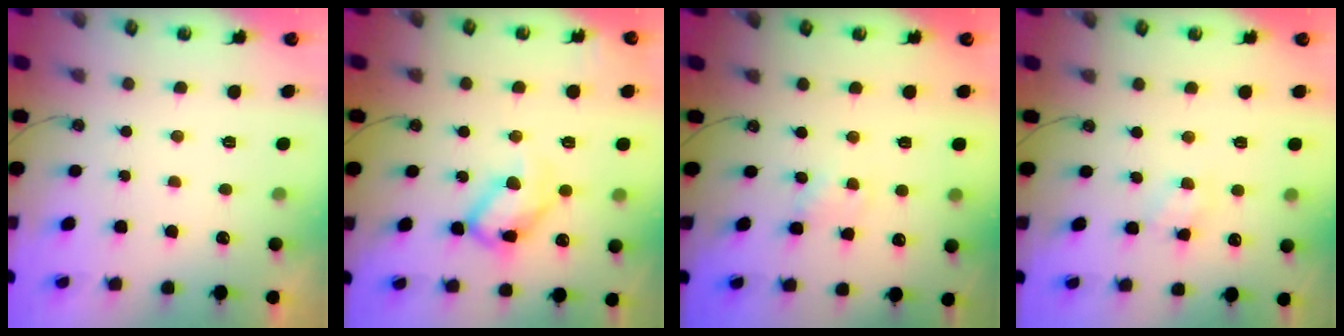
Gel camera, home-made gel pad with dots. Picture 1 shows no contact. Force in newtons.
{"total": 14.9, "press": 14.8, "slide": 1.6}
{"total": 0.6, "press": 0.6, "slide": 0.1}
{"total": 4.8, "press": 4.8, "slide": 0.5}